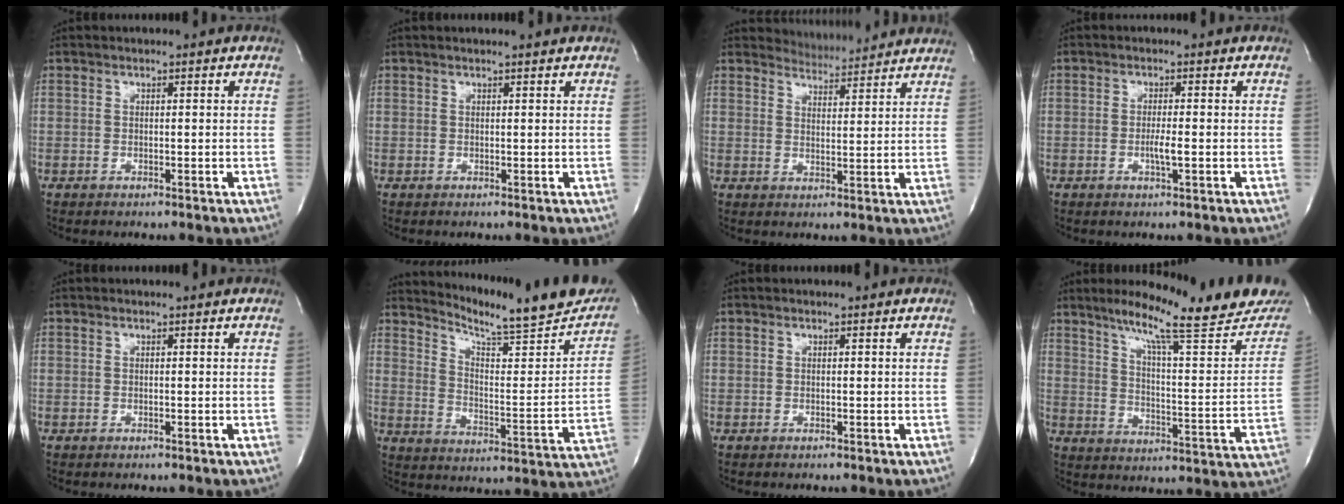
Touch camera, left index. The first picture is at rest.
{"total": 1.5, "force": [1.5, -0.3, 0.4], "torque": [-0.010, 0.000, 0.016]}
{"total": 6.0, "force": [5.9, 0.6, 0.0], "torque": [-0.010, 0.004, 0.075]}
{"total": 2.2, "force": [-0.7, -0.1, 2.0], "torque": [-0.042, -0.006, -0.013]}
{"total": 0.0}
{"total": 20.7, "force": [18.7, 1.6, 8.8], "torque": [-0.132, -0.066, 0.246]}
{"total": 0.0}
{"total": 21.9, "force": [18.2, 1.2, 12.1], "torque": [-0.174, -0.051, 0.241]}